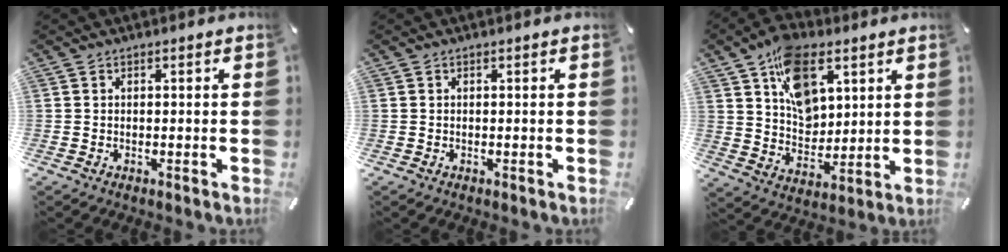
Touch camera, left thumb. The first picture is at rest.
{"total": 0.0}
{"total": 13.9, "force": [7.2, 9.1, 7.8], "torque": [-0.137, -0.021, 0.134]}